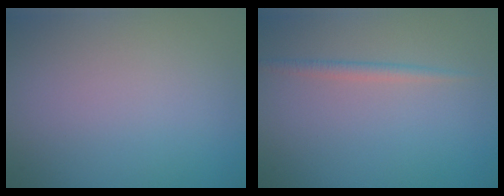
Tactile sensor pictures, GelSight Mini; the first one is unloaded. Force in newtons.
{"total": 1.2, "press": 1.2, "slide": 0.1}